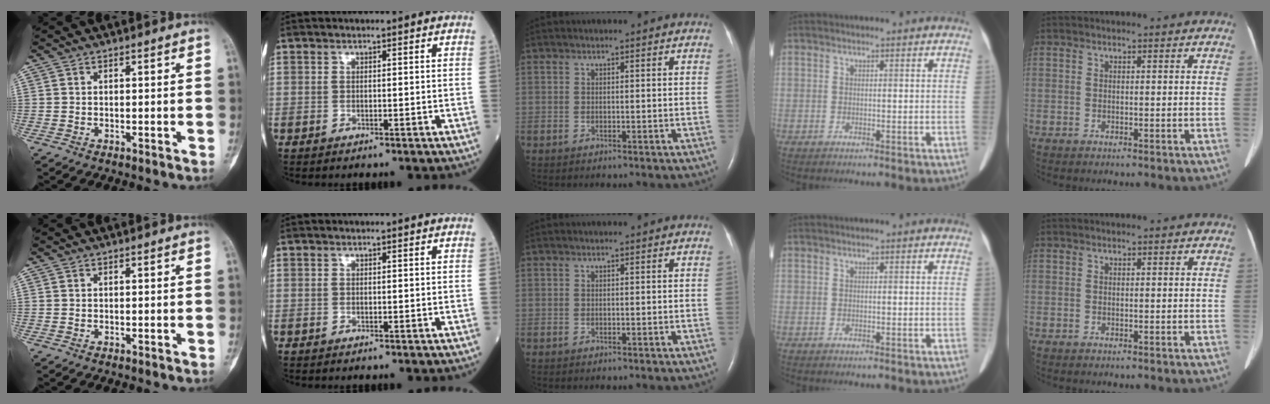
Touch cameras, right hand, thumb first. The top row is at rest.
{}